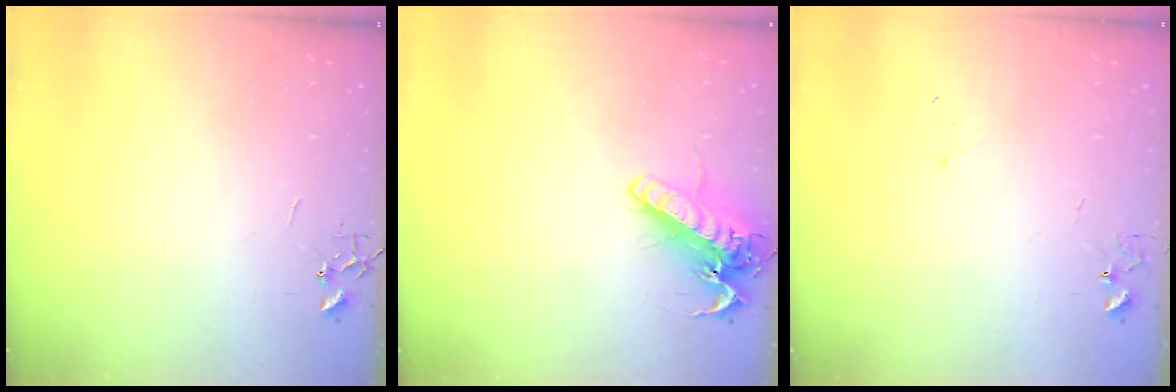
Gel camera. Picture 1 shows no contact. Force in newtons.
{"total": 16.2, "press": 16.0, "slide": 2.5}
{"total": 7.4, "press": 7.4, "slide": 0.5}